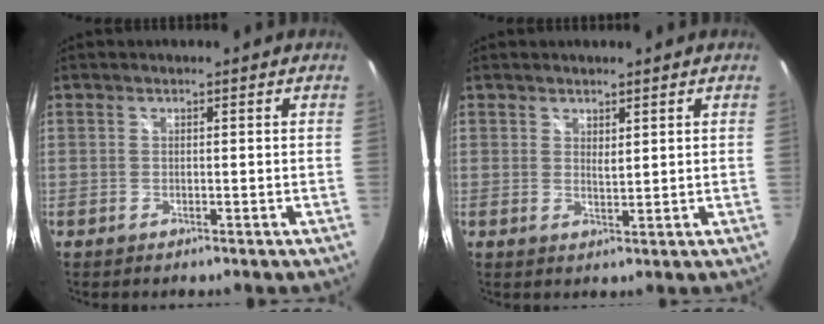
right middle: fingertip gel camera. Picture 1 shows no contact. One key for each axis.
{"total": 1.5, "fx": 1.2, "fy": 0.3, "fz": 0.8, "tx": -0.011, "ty": -0.002, "tz": 0.020}